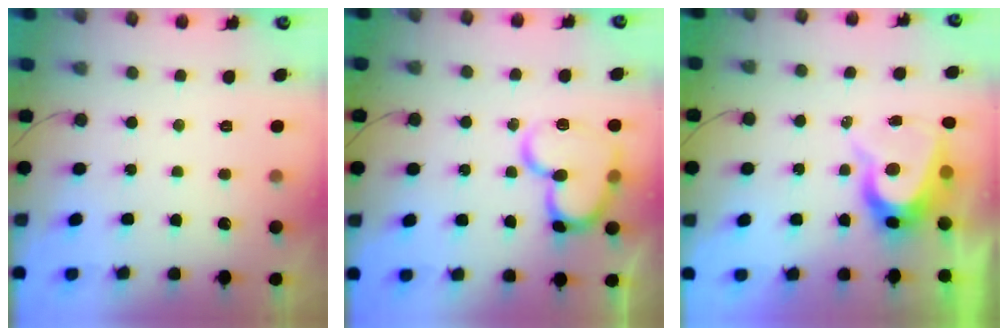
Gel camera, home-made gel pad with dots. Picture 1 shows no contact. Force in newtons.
{"total": 15.8, "press": 15.6, "slide": 1.9}
{"total": 8.8, "press": 8.8, "slide": 0.9}